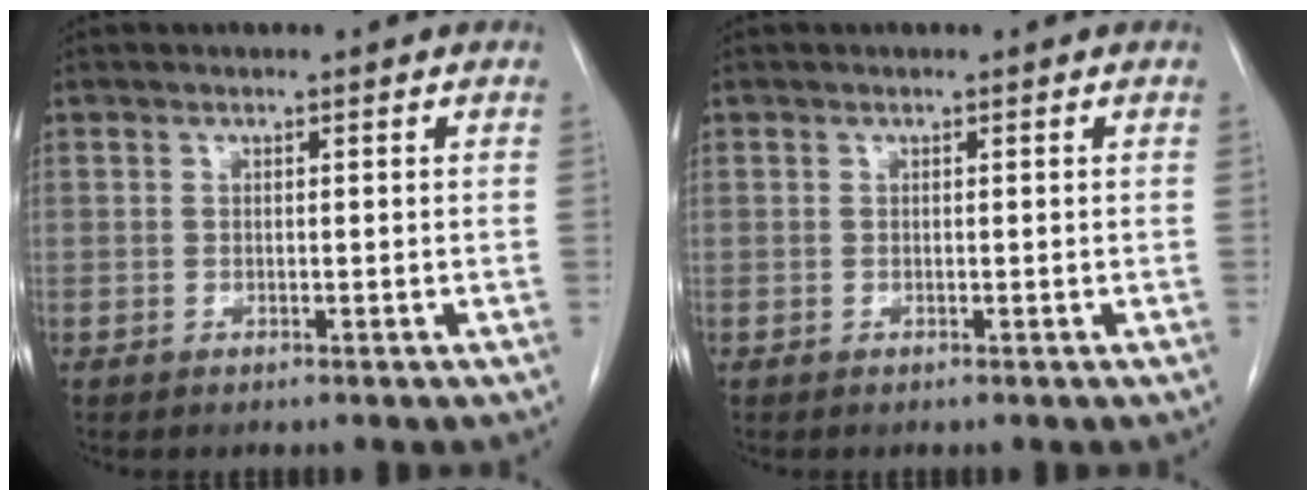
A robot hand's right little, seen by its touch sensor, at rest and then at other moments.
{"total": 0.0}